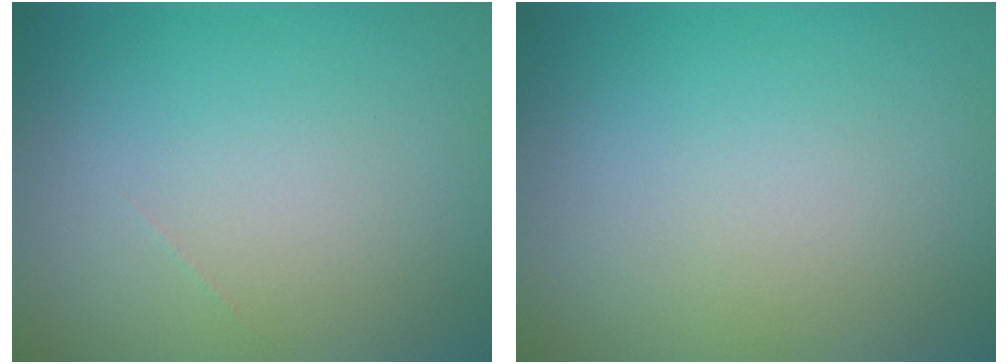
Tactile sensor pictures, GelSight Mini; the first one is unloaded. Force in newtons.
{"total": 0.0}